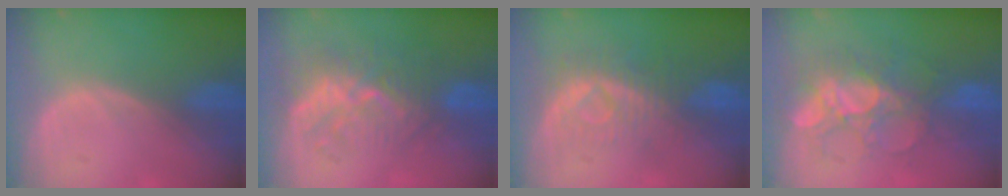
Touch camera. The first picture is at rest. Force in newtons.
{"total": 9.5, "press": 8.6, "slide": 4.1}
{"total": 8.3, "press": 7.5, "slide": 3.7}
{"total": 9.5, "press": 8.5, "slide": 4.2}